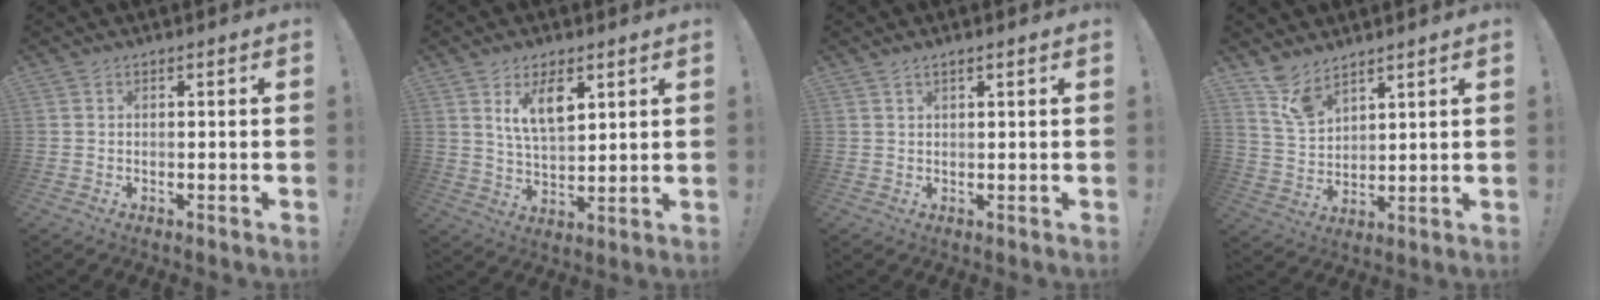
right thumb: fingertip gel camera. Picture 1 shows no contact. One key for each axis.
{"total": 9.7, "fx": 5.3, "fy": 4.9, "fz": 6.6, "tx": -0.106, "ty": -0.021, "tz": 0.095}
{"total": 1.5, "fx": 0.9, "fy": -0.1, "fz": 1.2, "tx": -0.030, "ty": 0.003, "tz": 0.017}
{"total": 8.3, "fx": 6.9, "fy": 3.4, "fz": 3.1, "tx": -0.062, "ty": -0.043, "tz": 0.134}